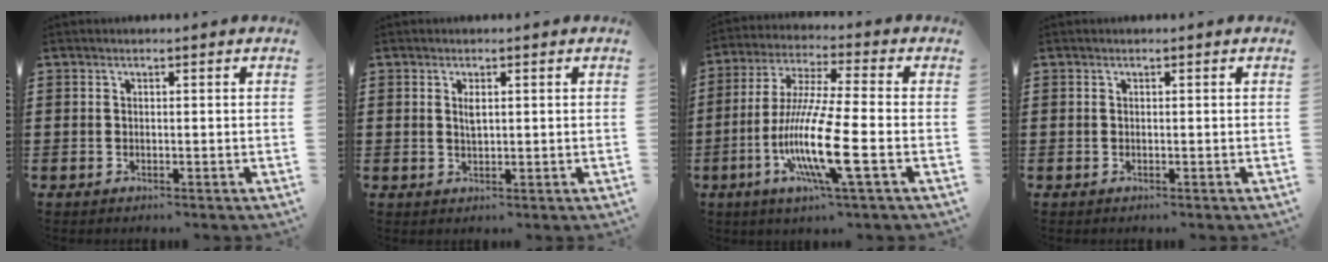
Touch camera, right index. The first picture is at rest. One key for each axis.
{"total": 1.7, "fx": 0.5, "fy": 0.6, "fz": 1.6, "tx": -0.033, "ty": 0.003, "tz": 0.007}
{"total": 13.4, "fx": -4.6, "fy": 1.3, "fz": 12.6, "tx": -0.279, "ty": -0.022, "tz": -0.099}
{"total": 0.0}